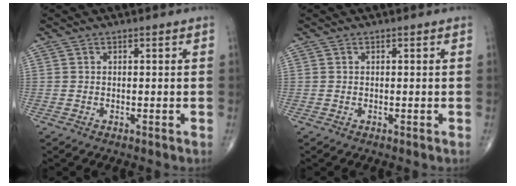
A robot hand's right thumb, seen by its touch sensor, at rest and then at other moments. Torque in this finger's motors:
{"motor_torque": [0.13, 0.17, -0.12, -0.10, 0.02]}